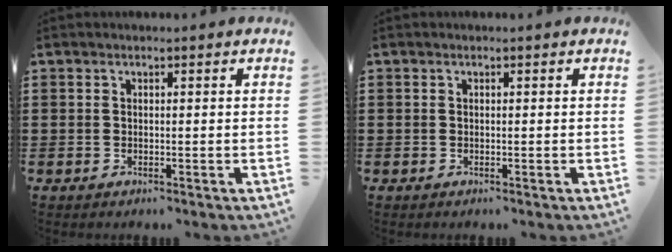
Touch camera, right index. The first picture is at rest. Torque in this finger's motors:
{"motor_torque": [0.02, 0.49, -0.94, -0.21]}